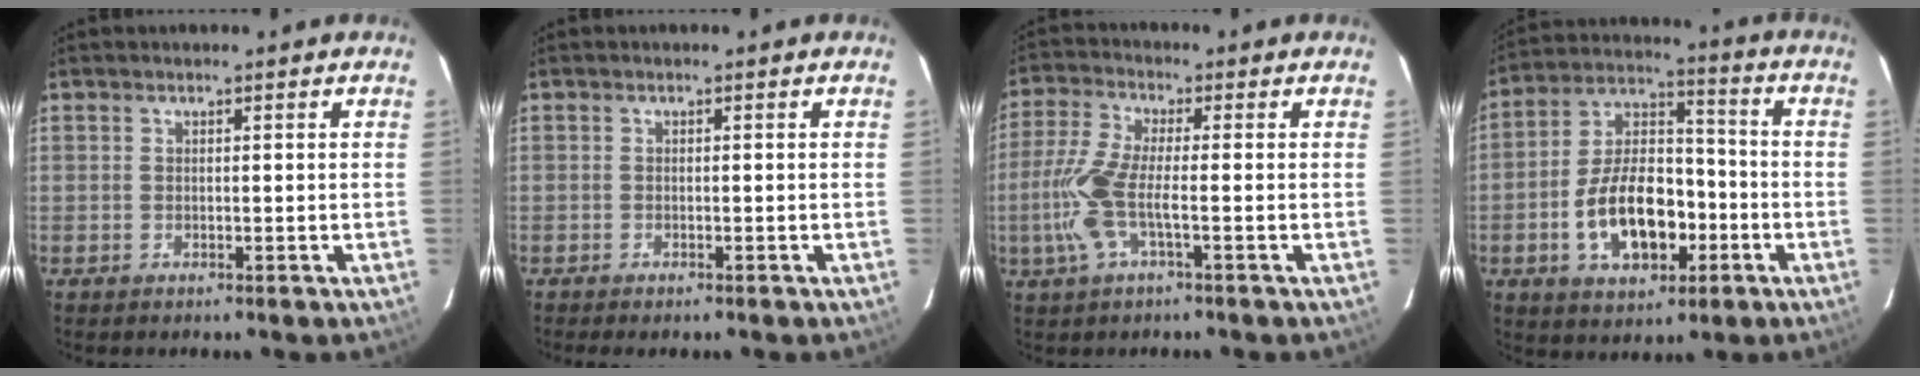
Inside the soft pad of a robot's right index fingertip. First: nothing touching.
{"total": 1.2, "force": [-1.1, 0.2, 0.6], "torque": [-0.013, -0.005, -0.017]}
{"total": 8.8, "force": [-2.4, 1.9, 8.3], "torque": [-0.191, -0.003, -0.047]}
{"total": 15.6, "force": [-5.1, 8.8, 11.9], "torque": [-0.231, 0.022, -0.075]}